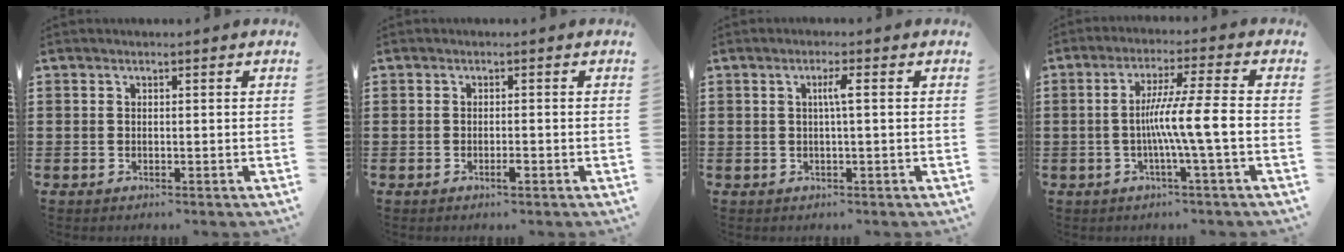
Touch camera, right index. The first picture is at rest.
{"total": 1.4, "force": [-0.8, 0.3, 1.1], "torque": [-0.021, -0.002, -0.013]}
{"total": 2.4, "force": [0.2, -0.1, 2.4], "torque": [-0.046, -0.001, -0.001]}
{"total": 8.2, "force": [-1.6, -0.4, 8.0], "torque": [-0.139, -0.005, -0.033]}